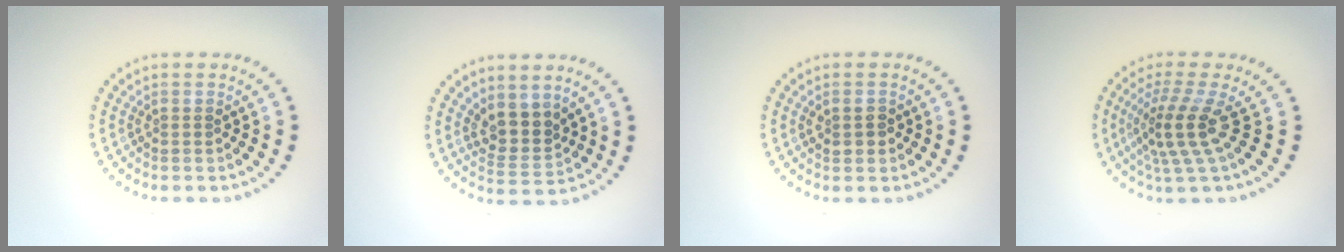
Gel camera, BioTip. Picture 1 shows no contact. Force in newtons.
{"total": 2.9, "press": 2.4, "slide": 1.7}
{"total": 1.4, "press": 1.4, "slide": 0.1}
{"total": 4.0, "press": 2.8, "slide": 2.9}